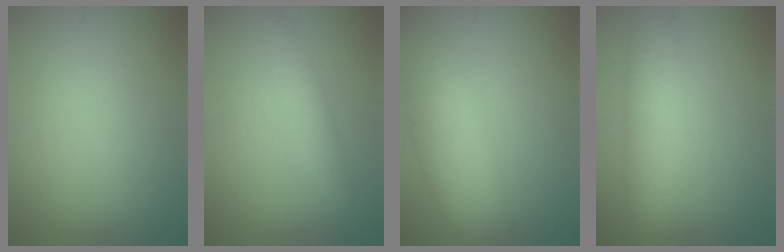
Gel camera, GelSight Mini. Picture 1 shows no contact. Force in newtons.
{"total": 2.1, "press": 2.1, "slide": 0.0}
{"total": 9.0, "press": 9.0, "slide": 0.6}
{"total": 5.3, "press": 5.3, "slide": 0.3}